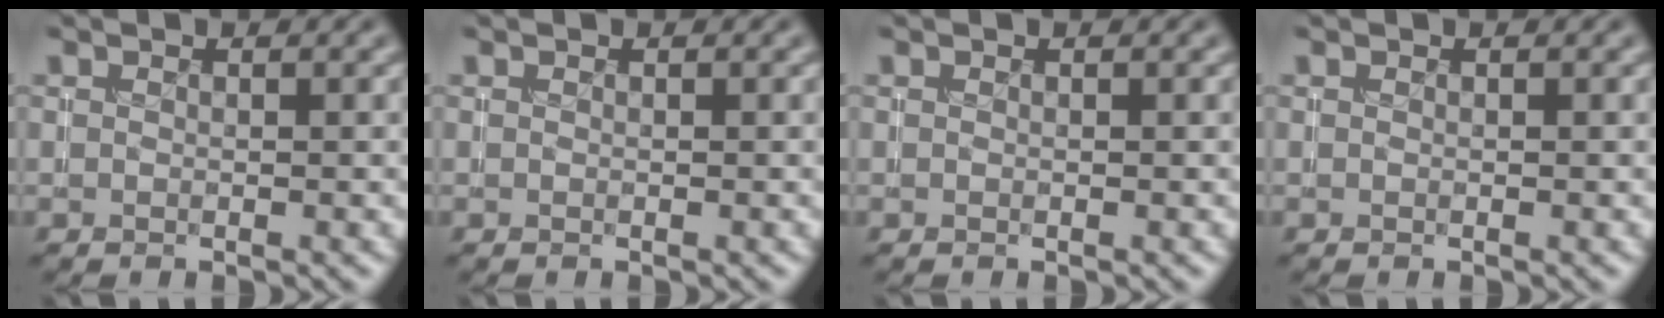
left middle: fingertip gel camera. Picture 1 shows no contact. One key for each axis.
{"total": 0.0}
{"total": 0.0}
{"total": 0.0}